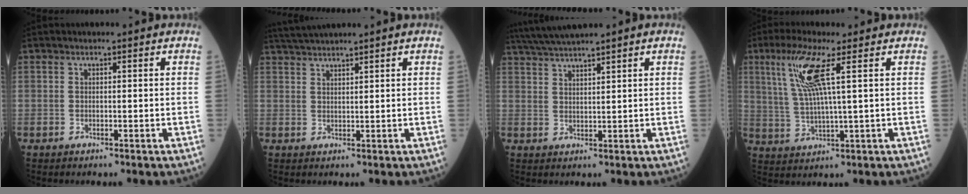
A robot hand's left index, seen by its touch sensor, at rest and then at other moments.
{"total": 4.5, "force": [4.1, -0.9, 1.5], "torque": [-0.032, 0.026, 0.081]}
{"total": 6.3, "force": [5.4, -0.5, 3.2], "torque": [-0.067, 0.029, 0.102]}
{"total": 8.1, "force": [3.2, -0.1, 7.5], "torque": [-0.167, 0.002, 0.065]}